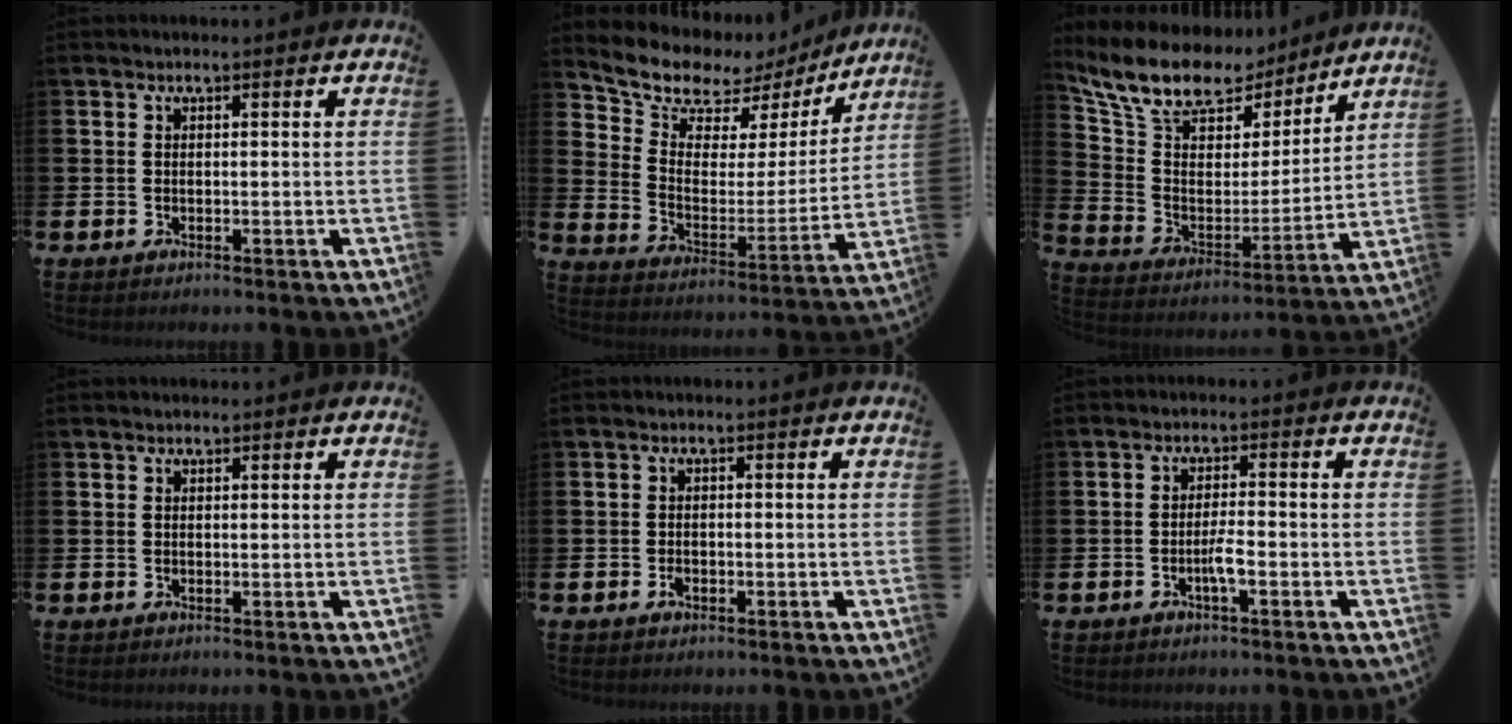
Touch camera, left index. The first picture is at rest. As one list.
[{"total": 8.8, "force": [7.6, 4.1, 1.4], "torque": [-0.072, -0.059, 0.135]}, {"total": 12.3, "force": [10.6, 5.3, 3.6], "torque": [-0.121, -0.064, 0.191]}, {"total": 0.0}, {"total": 1.3, "force": [-0.6, 0.8, 0.8], "torque": [-0.022, 0.004, -0.011]}, {"total": 2.3, "force": [-1.3, 0.2, 1.9], "torque": [-0.037, 0.000, -0.023]}]